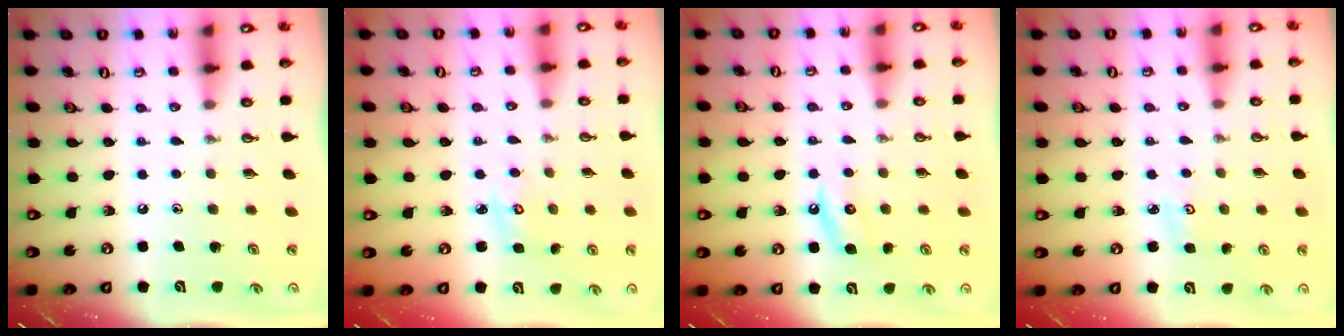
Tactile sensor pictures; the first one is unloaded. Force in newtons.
{"total": 2.5, "press": 2.5, "slide": 0.3}
{"total": 4.5, "press": 4.4, "slide": 0.7}
{"total": 2.5, "press": 2.4, "slide": 0.4}